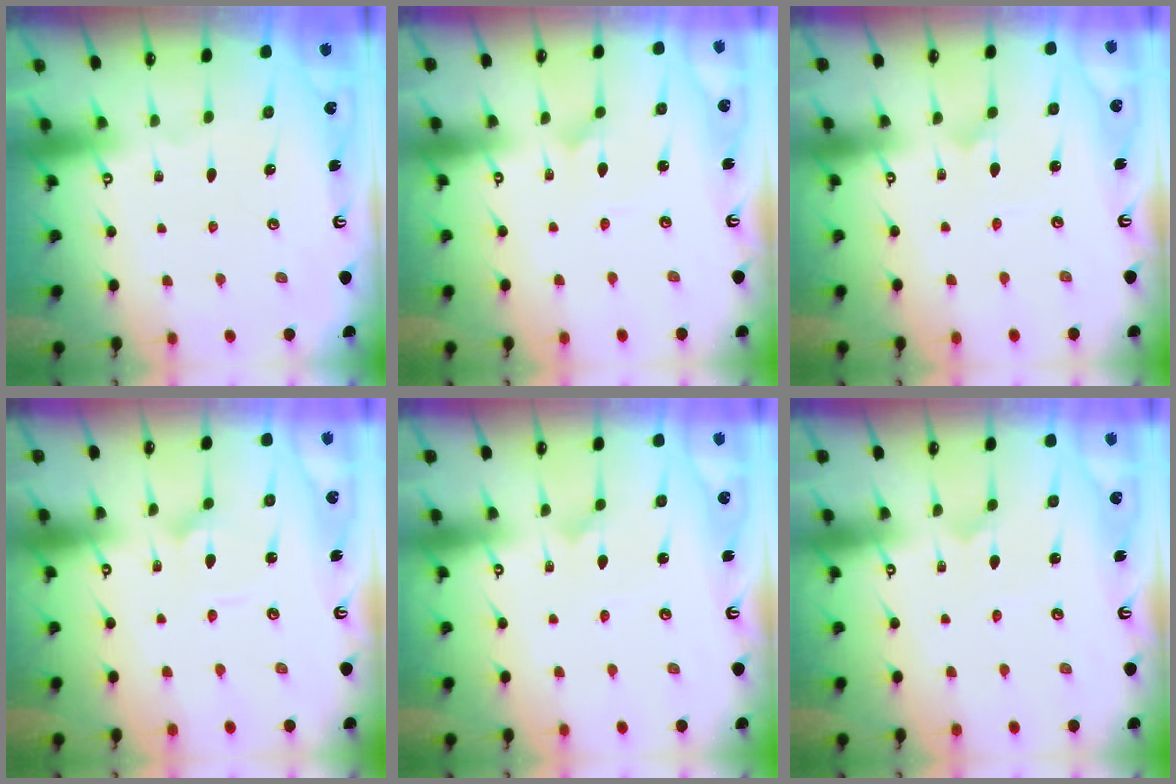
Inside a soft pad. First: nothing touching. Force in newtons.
{"total": 2.1, "press": 2.1, "slide": 0.0}
{"total": 1.5, "press": 1.5, "slide": 0.0}
{"total": 2.6, "press": 2.6, "slide": 0.3}
{"total": 1.3, "press": 1.3, "slide": 0.0}
{"total": 0.9, "press": 0.9, "slide": 0.1}